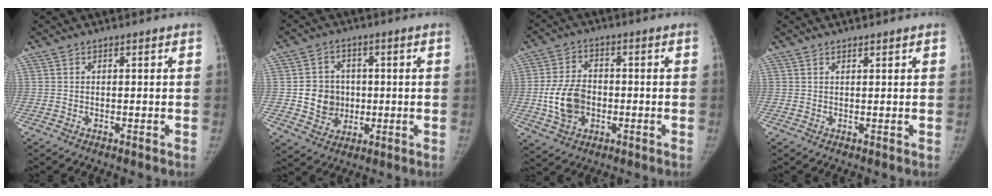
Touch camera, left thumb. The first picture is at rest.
{"total": 8.0, "force": [-0.2, 7.4, 3.1], "torque": [-0.013, 0.003, 0.001]}
{"total": 9.6, "force": [-1.7, 7.0, 6.4], "torque": [-0.104, 0.009, -0.030]}
{"total": 0.8, "force": [0.7, 0.2, 0.3], "torque": [0.000, -0.006, 0.011]}